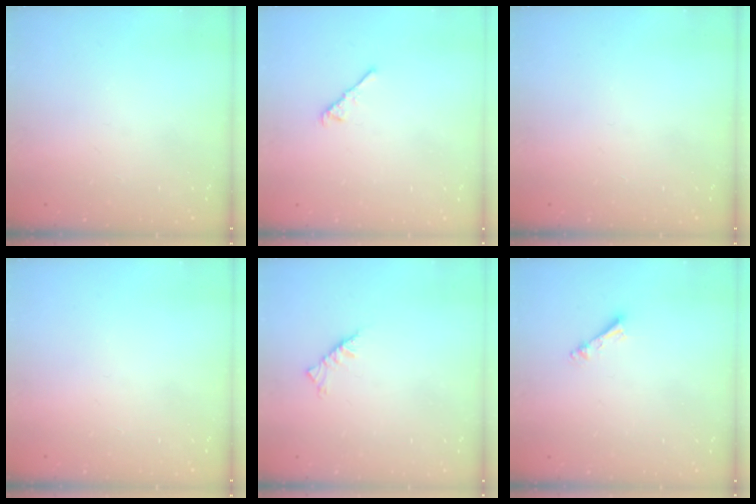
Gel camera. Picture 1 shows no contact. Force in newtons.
{"total": 3.9, "press": 3.8, "slide": 0.8}
{"total": 0.0}
{"total": 0.0}
{"total": 4.5, "press": 4.5, "slide": 0.7}
{"total": 3.5, "press": 3.5, "slide": 0.1}